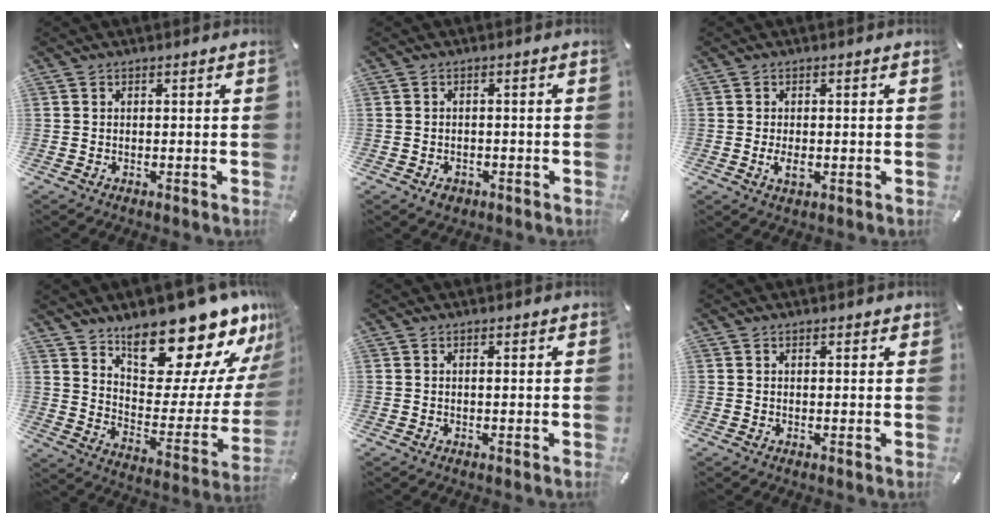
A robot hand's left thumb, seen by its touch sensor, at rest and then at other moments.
{"total": 2.4, "force": [-1.3, 1.7, 1.0], "torque": [-0.017, 0.007, -0.026]}
{"total": 2.9, "force": [-0.5, 1.5, 2.5], "torque": [-0.059, -0.004, -0.011]}
{"total": 23.3, "force": [19.1, 8.5, 10.4], "torque": [-0.121, -0.156, 0.313]}
{"total": 0.5, "force": [0.1, 0.0, 0.5], "torque": [-0.010, 0.002, 0.002]}
{"total": 0.5, "force": [0.4, 0.3, 0.2], "torque": [0.004, -0.002, 0.005]}